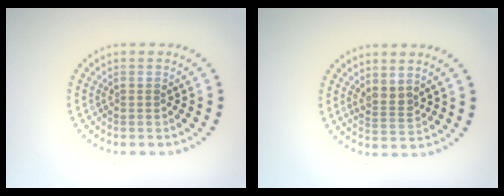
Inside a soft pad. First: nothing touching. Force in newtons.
{"total": 1.7, "press": 1.4, "slide": 1.0}